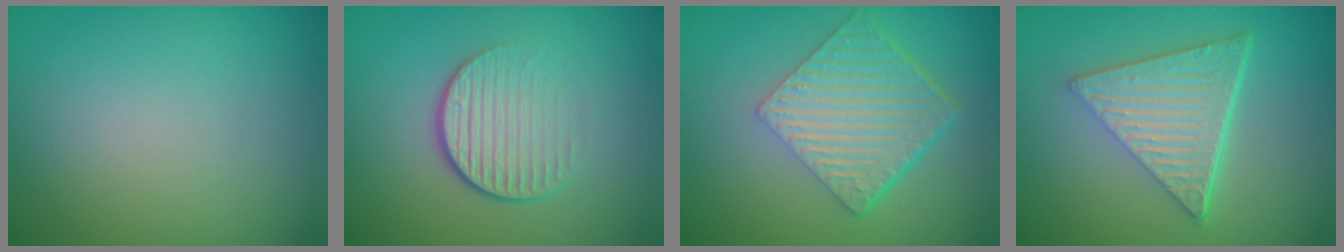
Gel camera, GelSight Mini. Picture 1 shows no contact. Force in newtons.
{"total": 4.3, "press": 2.6, "slide": 3.4}
{"total": 6.3, "press": 4.3, "slide": 4.6}
{"total": 6.6, "press": 4.6, "slide": 4.8}